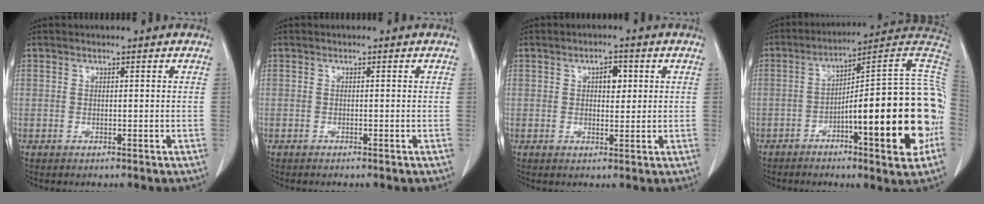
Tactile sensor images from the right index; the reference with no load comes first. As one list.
[{"total": 0.0}, {"total": 3.2, "force": [1.0, 1.7, 2.4], "torque": [-0.035, 0.005, 0.015]}, {"total": 23.8, "force": [-5.0, 2.5, 23.1], "torque": [-0.253, 0.023, -0.068]}]